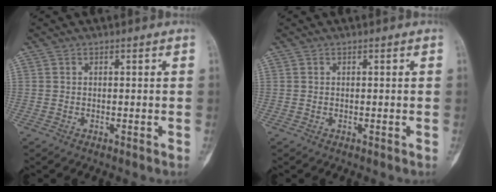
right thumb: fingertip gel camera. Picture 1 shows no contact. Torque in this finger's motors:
{"motor_torque": [0.04, 0.02, 0.00, 0.00, 0.02]}